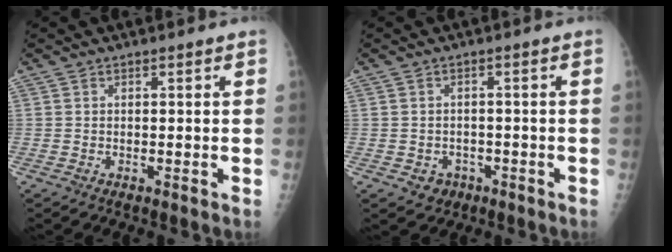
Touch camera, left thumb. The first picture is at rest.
{"total": 3.5, "force": [-1.6, 2.9, 0.9], "torque": [0.004, 0.015, -0.017]}